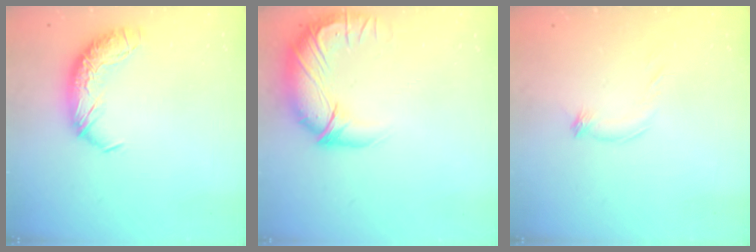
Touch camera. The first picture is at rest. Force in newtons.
{"total": 2.9, "press": 0.1, "slide": 2.9}
{"total": 6.2, "press": 6.1, "slide": 1.1}